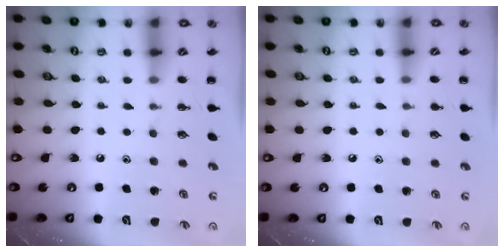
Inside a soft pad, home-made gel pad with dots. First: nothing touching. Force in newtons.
{"total": 5.1, "press": 4.8, "slide": 1.8}